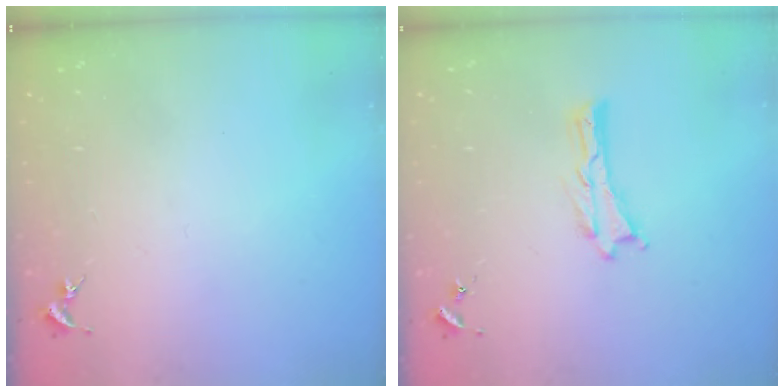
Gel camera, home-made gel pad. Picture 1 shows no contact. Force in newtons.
{"total": 0.0}